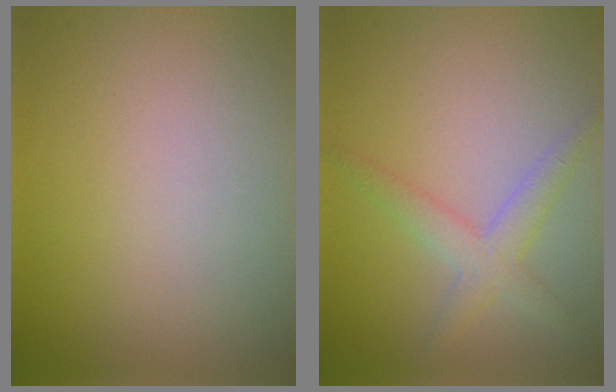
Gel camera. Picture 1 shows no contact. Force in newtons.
{"total": 2.7, "press": 2.7, "slide": 0.1}